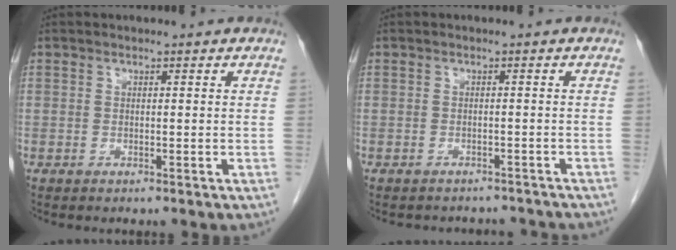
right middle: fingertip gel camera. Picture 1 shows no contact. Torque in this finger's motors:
{"motor_torque": [0.12, -0.11, -0.02, -0.02]}